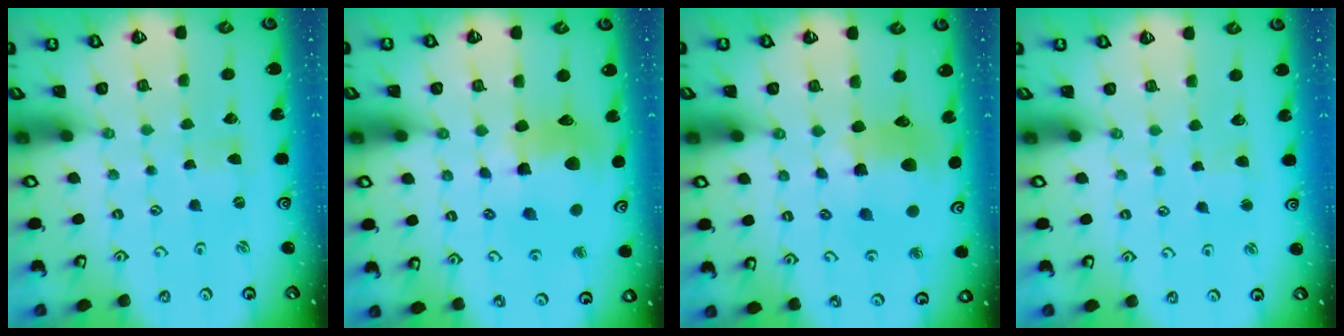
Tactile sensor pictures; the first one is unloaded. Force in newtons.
{"total": 15.2, "press": 15.0, "slide": 2.4}
{"total": 13.3, "press": 13.2, "slide": 1.7}
{"total": 1.9, "press": 1.9, "slide": 0.3}